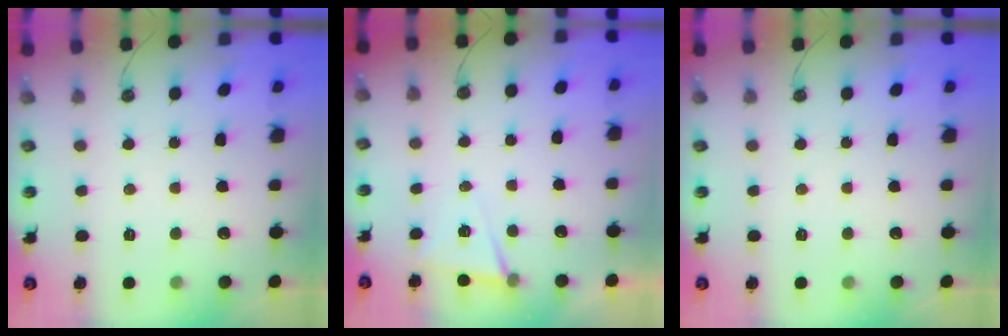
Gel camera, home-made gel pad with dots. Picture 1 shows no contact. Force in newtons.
{"total": 5.8, "press": 3.5, "slide": 4.6}
{"total": 0.0}